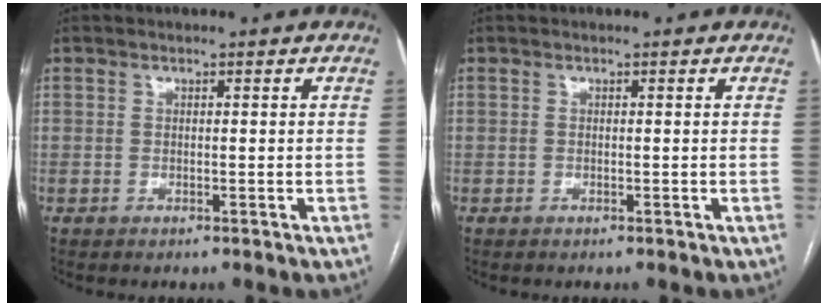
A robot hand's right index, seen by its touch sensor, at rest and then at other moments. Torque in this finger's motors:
{"motor_torque": [0.00, 0.00, 0.00, 0.00]}